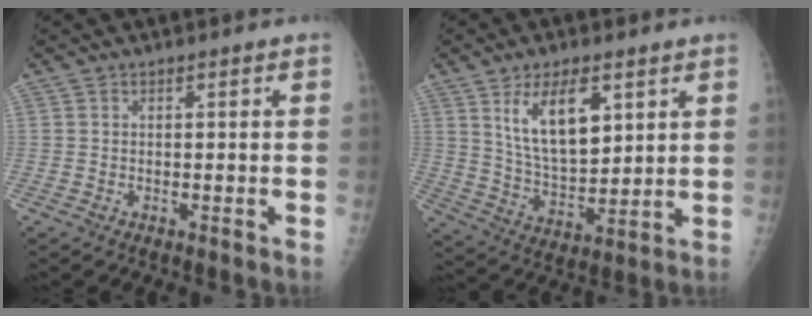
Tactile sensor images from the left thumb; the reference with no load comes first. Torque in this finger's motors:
{"motor_torque": [1.56, 1.33, 1.27, -0.15, 0.32]}